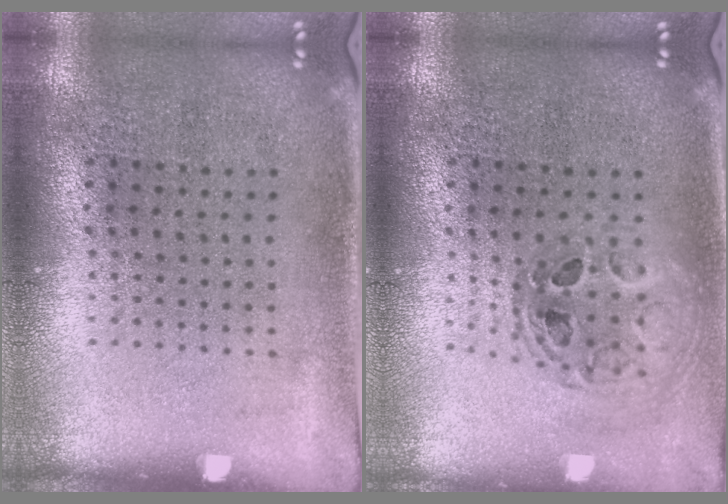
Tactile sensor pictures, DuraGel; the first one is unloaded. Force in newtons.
{"total": 0.7, "press": 0.7, "slide": 0.1}